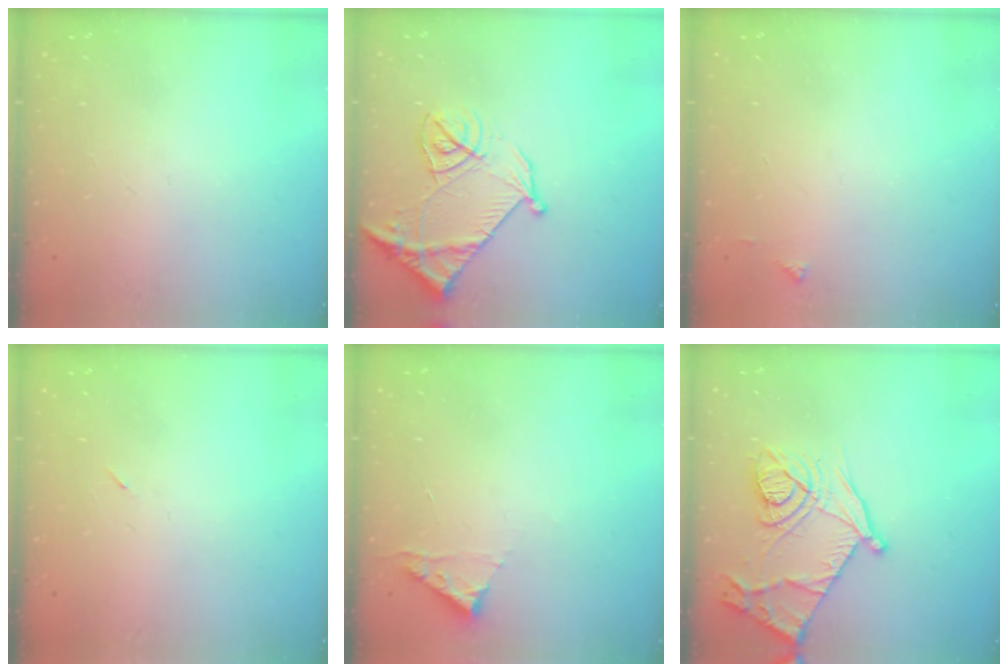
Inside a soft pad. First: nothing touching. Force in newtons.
{"total": 14.4, "press": 14.3, "slide": 1.6}
{"total": 3.6, "press": 3.6, "slide": 0.5}
{"total": 2.2, "press": 1.9, "slide": 1.2}
{"total": 2.8, "press": 2.8, "slide": 0.3}
{"total": 17.1, "press": 17.1, "slide": 1.2}